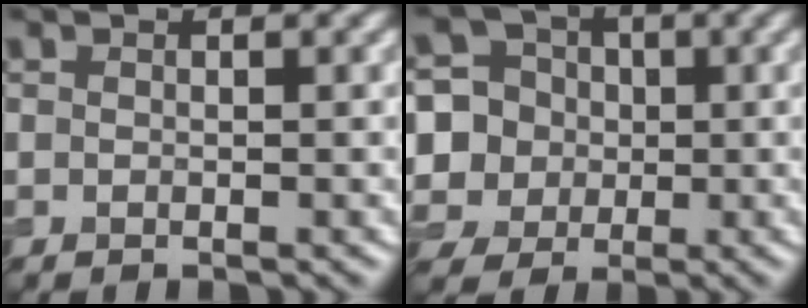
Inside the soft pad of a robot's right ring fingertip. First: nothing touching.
{"total": 10.1, "force": [-0.4, 9.6, 3.0], "torque": [-0.101, 0.020, -0.022]}